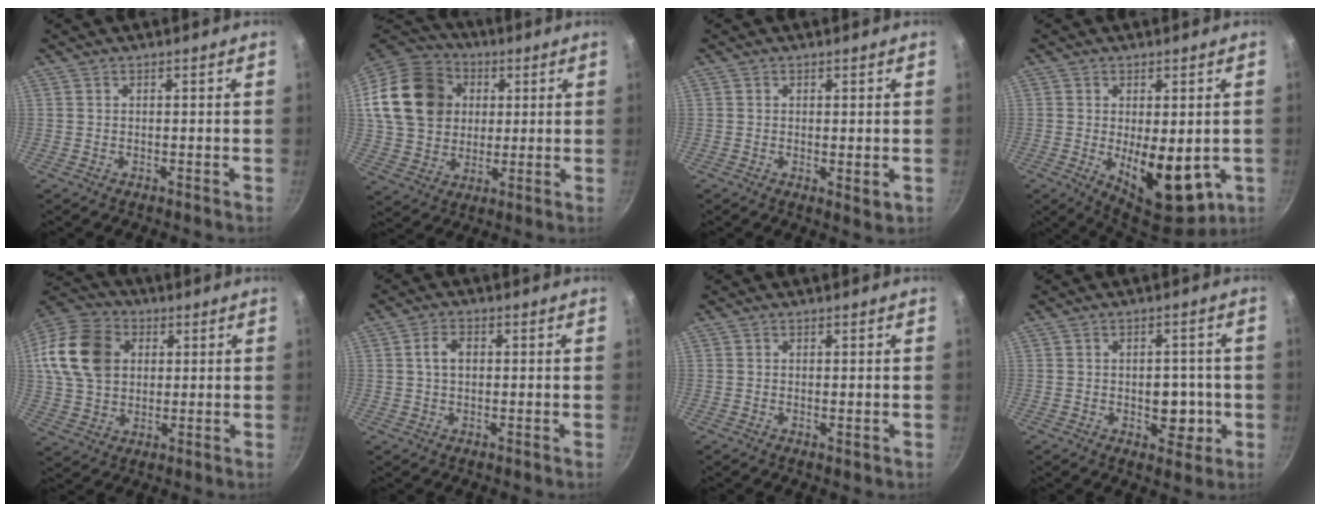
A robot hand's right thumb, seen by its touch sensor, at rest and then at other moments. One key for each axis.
{"total": 20.8, "fx": 4.5, "fy": 16.9, "fz": 11.2, "tx": -0.197, "ty": 0.024, "tz": 0.082}
{"total": 2.3, "fx": 0.1, "fy": 0.9, "fz": 2.1, "tx": -0.033, "ty": -0.009, "tz": 0.002}
{"total": 13.5, "fx": -2.1, "fy": 6.7, "fz": 11.5, "tx": -0.147, "ty": -0.020, "tz": -0.013}
{"total": 16.8, "fx": 3.7, "fy": 12.9, "fz": 10.1, "tx": -0.176, "ty": 0.018, "tz": 0.060}
{"total": 3.7, "fx": 0.5, "fy": 2.5, "fz": 2.7, "tx": -0.039, "ty": 0.010, "tz": 0.004}
{"total": 0.8, "fx": 0.1, "fy": 0.3, "fz": 0.7, "tx": -0.013, "ty": -0.002, "tz": -0.001}
{"total": 6.9, "fx": -1.1, "fy": 4.6, "fz": 5.0, "tx": -0.031, "ty": 0.007, "tz": -0.010}